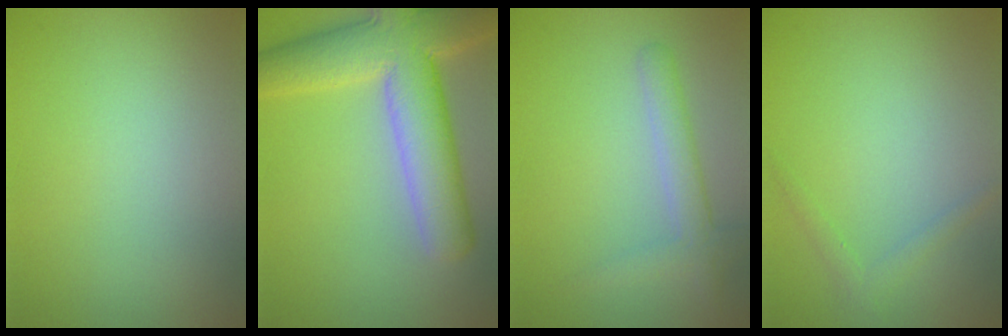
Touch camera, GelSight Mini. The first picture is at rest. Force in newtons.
{"total": 9.8, "press": 9.7, "slide": 0.6}
{"total": 2.6, "press": 2.6, "slide": 0.2}
{"total": 1.2, "press": 1.2, "slide": 0.1}